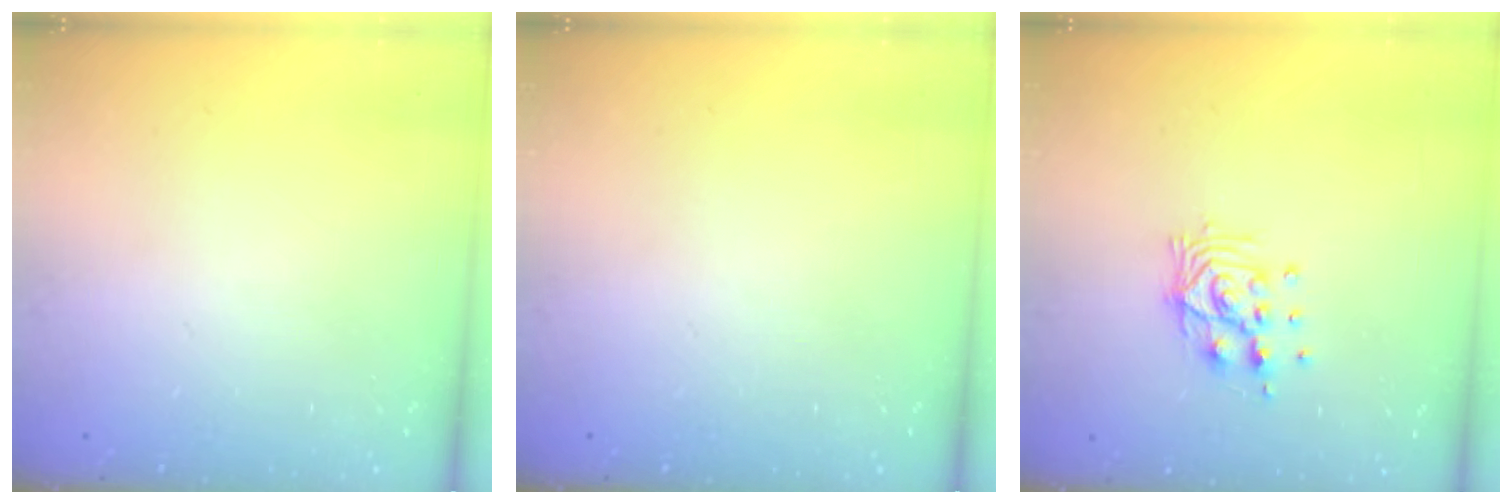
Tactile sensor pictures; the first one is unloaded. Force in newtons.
{"total": 0.0}
{"total": 10.3, "press": 10.3, "slide": 0.9}